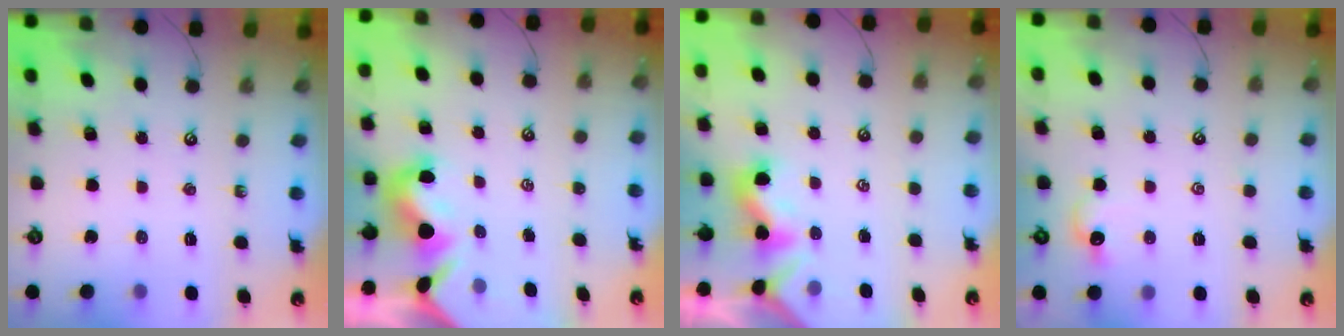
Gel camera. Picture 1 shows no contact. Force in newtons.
{"total": 3.5, "press": 3.4, "slide": 0.9}
{"total": 1.4, "press": 1.3, "slide": 0.5}
{"total": 1.5, "press": 1.5, "slide": 0.4}